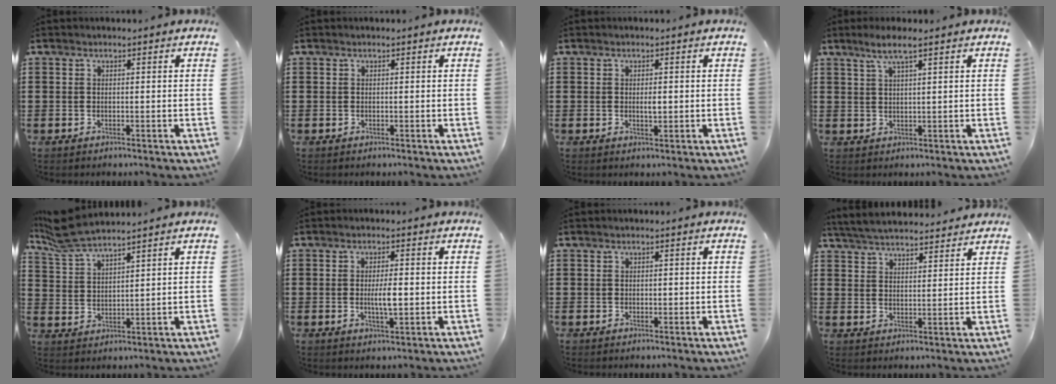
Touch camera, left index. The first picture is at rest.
{"total": 0.0}
{"total": 1.6, "force": [0.0, 0.5, 1.5], "torque": [-0.029, 0.002, -0.001]}
{"total": 3.6, "force": [2.1, 0.2, 2.9], "torque": [-0.060, 0.004, 0.037]}
{"total": 6.1, "force": [5.5, 0.6, 2.6], "torque": [-0.069, -0.014, 0.101]}
{"total": 3.9, "force": [-0.2, 1.0, 3.8], "torque": [-0.067, -0.001, -0.005]}
{"total": 0.5, "force": [0.0, 0.4, 0.3], "torque": [-0.008, 0.003, 0.000]}
{"total": 4.6, "force": [4.5, 0.5, 0.8], "torque": [-0.032, -0.016, 0.081]}